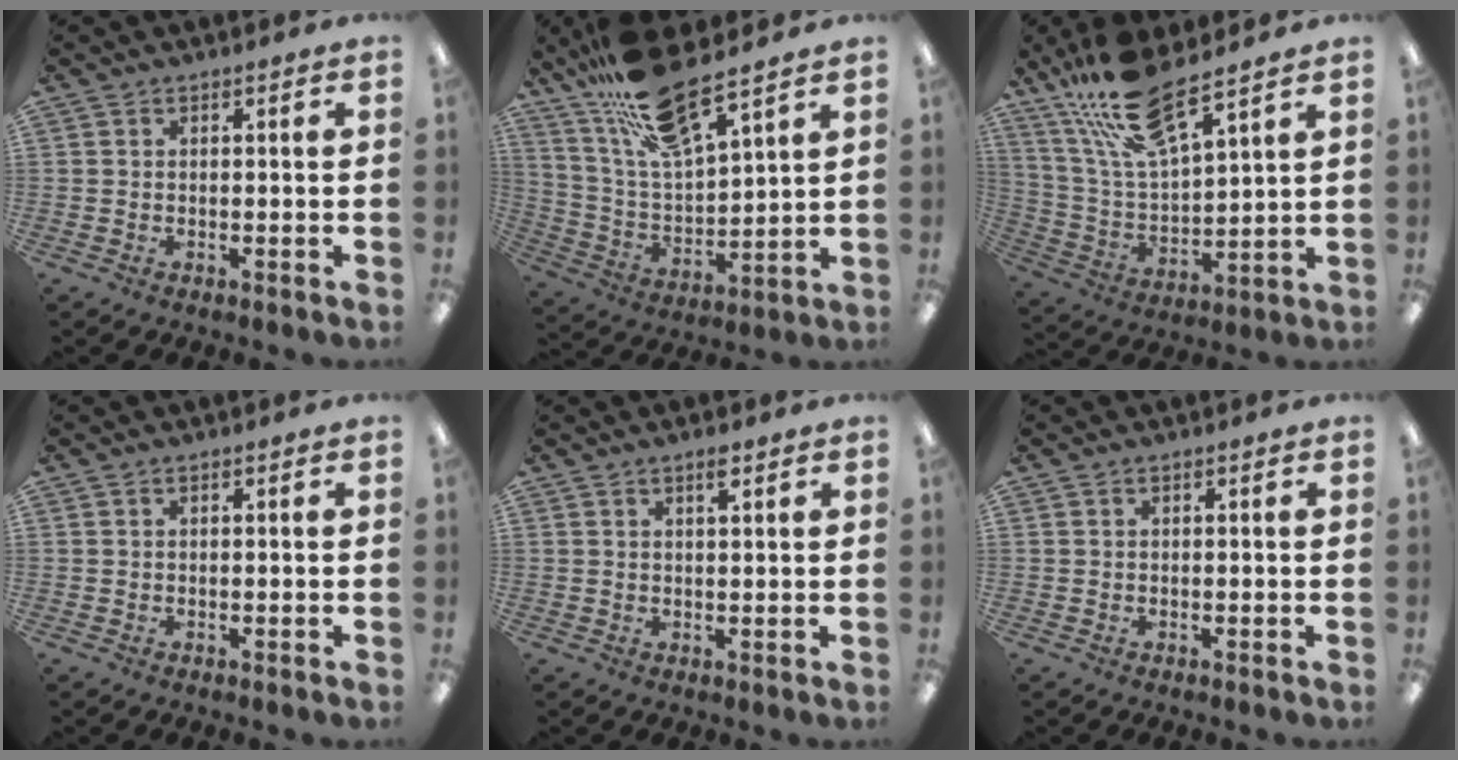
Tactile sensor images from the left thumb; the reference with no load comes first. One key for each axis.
{"total": 17.4, "fx": 13.9, "fy": 3.6, "fz": 9.8, "tx": -0.203, "ty": -0.074, "tz": 0.241}
{"total": 16.0, "fx": 12.6, "fy": 4.1, "fz": 9.1, "tx": -0.195, "ty": -0.059, "tz": 0.221}
{"total": 0.0}
{"total": 2.4, "fx": 1.7, "fy": 0.4, "fz": 1.6, "tx": -0.029, "ty": -0.001, "tz": 0.027}
{"total": 0.0}